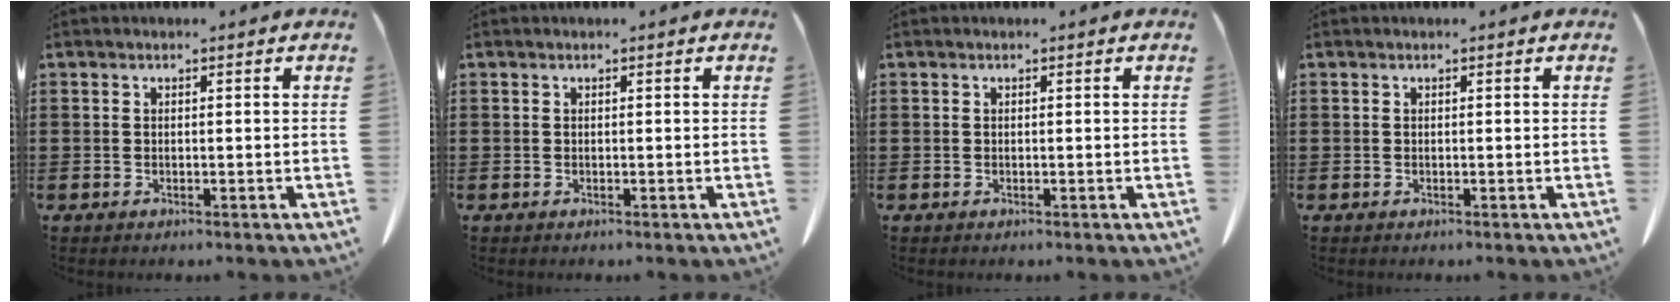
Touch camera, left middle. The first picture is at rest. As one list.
[{"total": 0.0}, {"total": 0.0}, {"total": 0.0}]